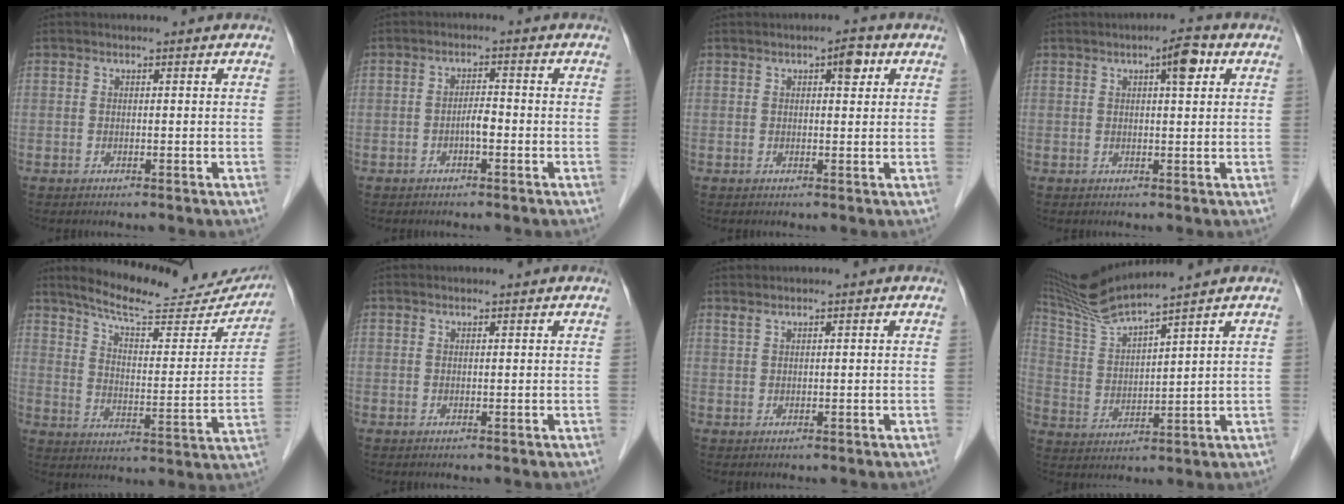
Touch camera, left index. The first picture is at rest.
{"total": 2.2, "force": [-0.9, 0.5, 1.9], "torque": [-0.030, 0.004, -0.016]}
{"total": 2.6, "force": [1.2, 0.9, 2.2], "torque": [-0.031, 0.008, 0.014]}
{"total": 4.0, "force": [1.7, 0.7, 3.5], "torque": [-0.053, 0.007, 0.021]}
{"total": 21.5, "force": [19.6, 3.8, 7.9], "torque": [-0.111, -0.032, 0.260]}
{"total": 0.8, "force": [0.8, 0.0, 0.1], "torque": [-0.006, 0.006, 0.014]}
{"total": 0.8, "force": [0.8, -0.1, 0.3], "torque": [-0.014, 0.007, 0.023]}
{"total": 9.6, "force": [8.7, -2.0, 3.7], "torque": [-0.087, 0.004, 0.176]}